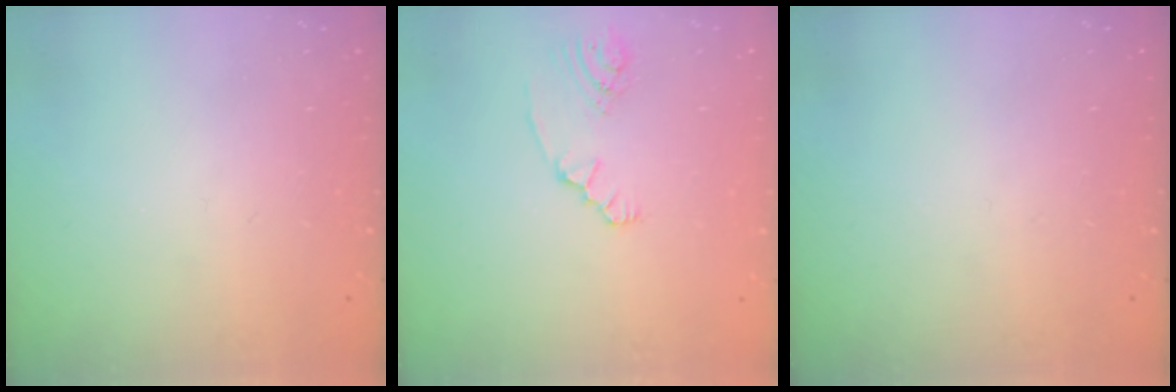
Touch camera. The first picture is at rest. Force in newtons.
{"total": 2.7, "press": 2.5, "slide": 1.0}
{"total": 0.0}